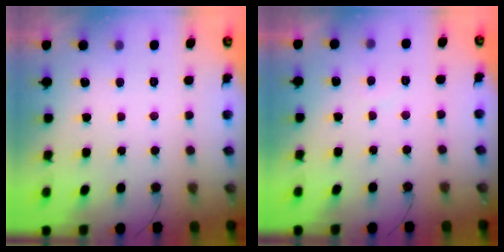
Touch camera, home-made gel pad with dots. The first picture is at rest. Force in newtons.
{"total": 0.6, "press": 0.4, "slide": 0.4}